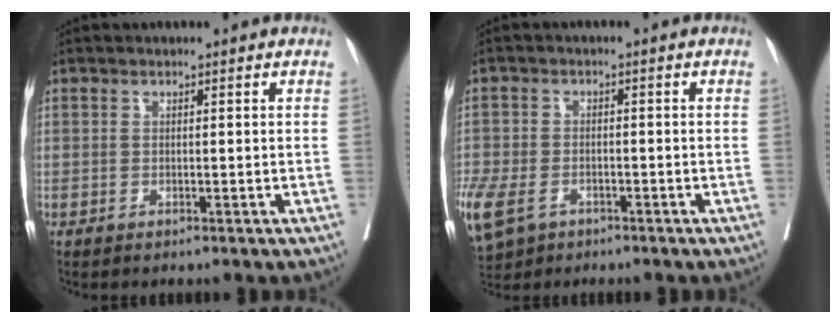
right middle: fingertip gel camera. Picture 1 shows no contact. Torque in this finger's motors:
{"motor_torque": [0.36, -0.37, 1.06, 0.21]}